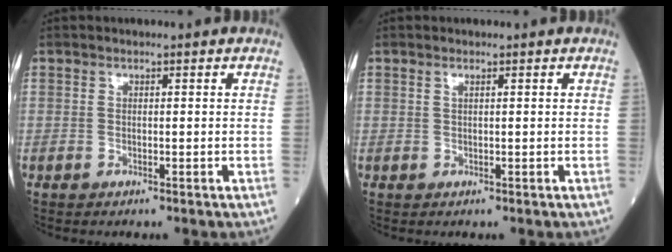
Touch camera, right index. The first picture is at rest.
{"total": 0.5, "force": [0.3, 0.0, 0.4], "torque": [-0.012, 0.001, 0.006]}